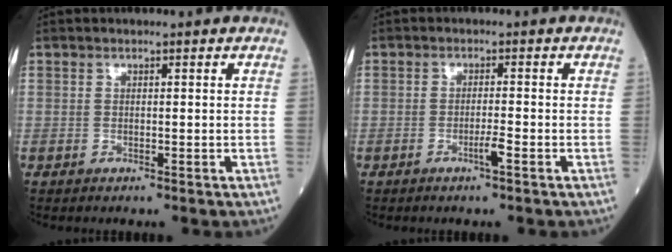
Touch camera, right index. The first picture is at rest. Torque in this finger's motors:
{"motor_torque": [0.62, -0.14, 0.31, 0.10]}